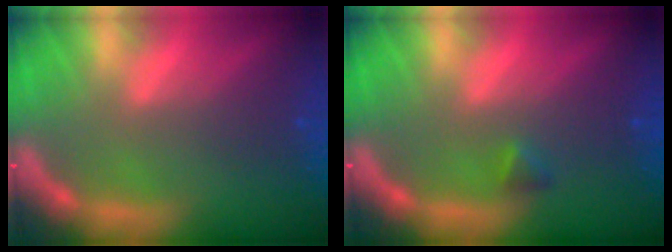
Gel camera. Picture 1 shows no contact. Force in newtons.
{"total": 0.9}